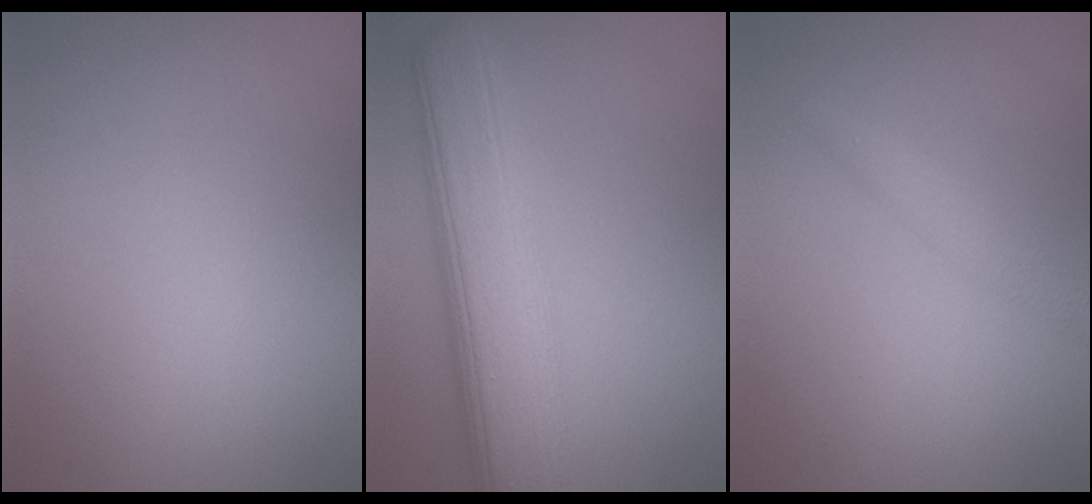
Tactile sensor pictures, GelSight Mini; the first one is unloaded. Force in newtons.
{"total": 8.4, "press": 8.4, "slide": 0.2}
{"total": 1.5, "press": 1.5, "slide": 0.1}